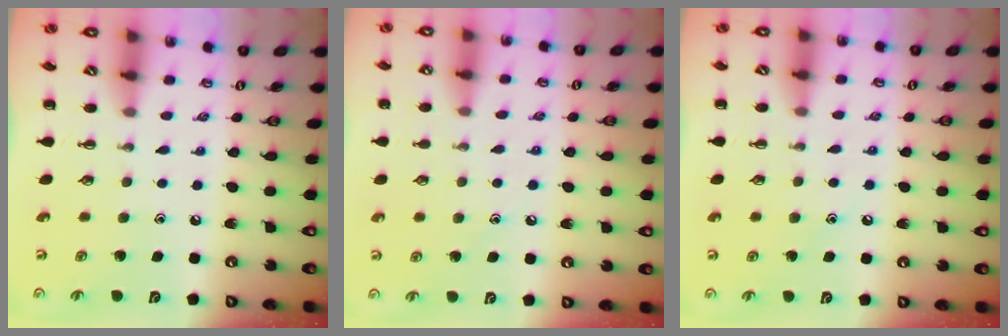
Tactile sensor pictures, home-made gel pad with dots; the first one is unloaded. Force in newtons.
{"total": 6.0, "press": 5.6, "slide": 2.0}
{"total": 7.3, "press": 7.1, "slide": 1.5}